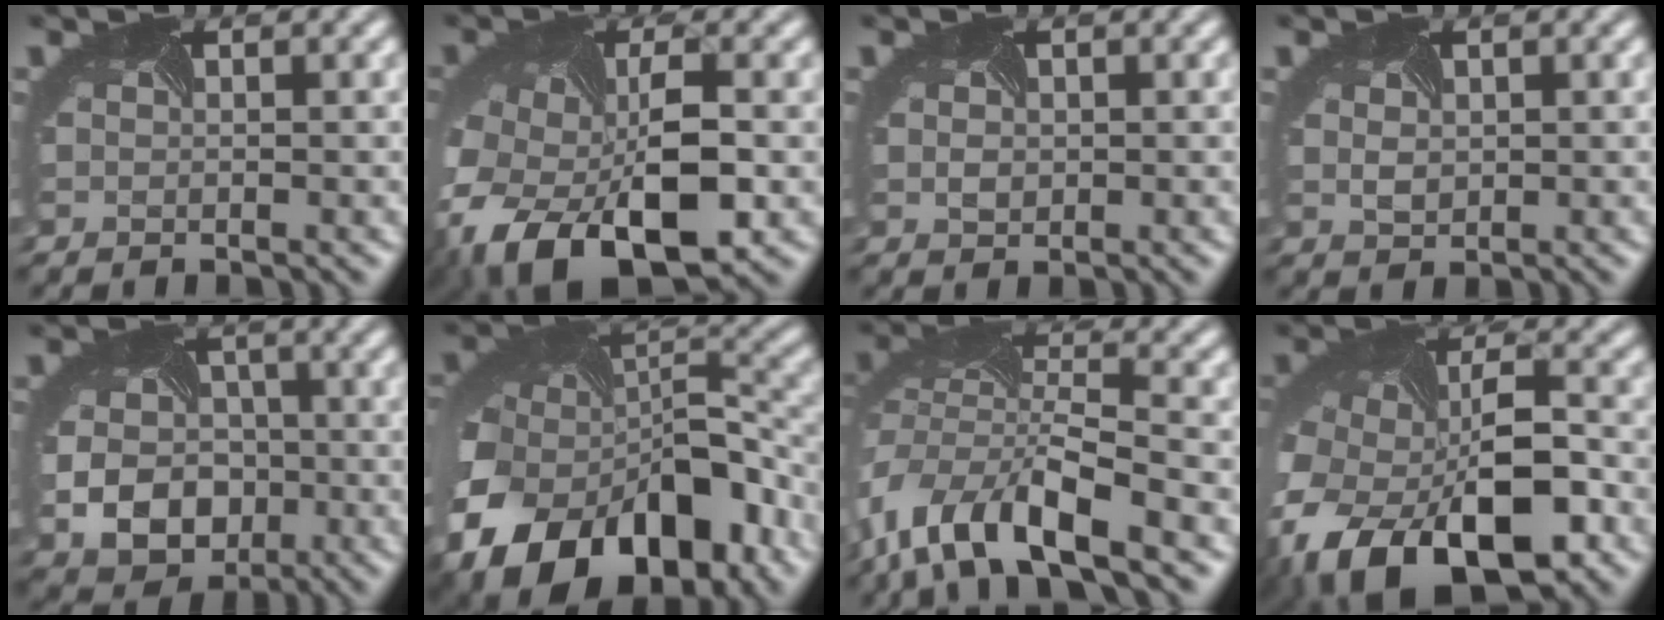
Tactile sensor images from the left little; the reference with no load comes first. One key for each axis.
{"total": 11.8, "fx": -5.2, "fy": 6.2, "fz": 8.6, "tx": -0.191, "ty": -0.041, "tz": -0.078}
{"total": 1.2, "fx": 0.0, "fy": 1.1, "fz": 0.5, "tx": -0.012, "ty": -0.003, "tz": 0.006}
{"total": 1.2, "fx": 0.3, "fy": 1.0, "fz": 0.6, "tx": -0.017, "ty": -0.004, "tz": 0.012}
{"total": 7.7, "fx": -2.1, "fy": 6.1, "fz": 4.2, "tx": -0.068, "ty": -0.025, "tz": -0.035}
{"total": 16.1, "fx": -7.8, "fy": 10.4, "fz": 9.5, "tx": -0.188, "ty": -0.044, "tz": -0.113}
{"total": 11.0, "fx": -6.4, "fy": 4.0, "fz": 8.0, "tx": -0.157, "ty": -0.012, "tz": -0.120}
{"total": 13.0, "fx": -6.1, "fy": 6.9, "fz": 9.2, "tx": -0.195, "ty": -0.045, "tz": -0.095}